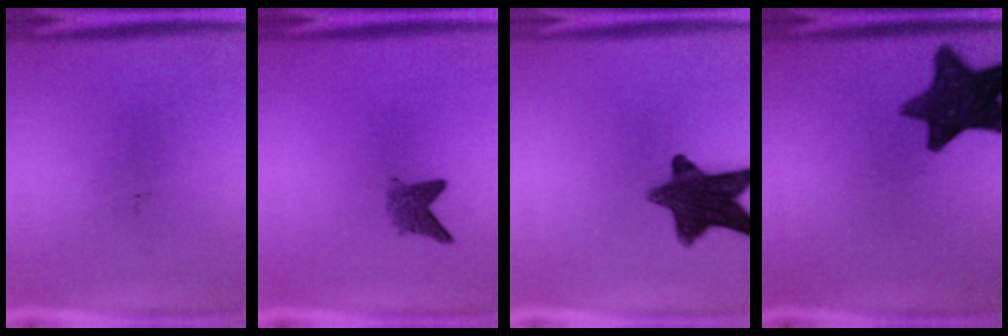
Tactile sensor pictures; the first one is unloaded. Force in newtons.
{"total": 3.0}
{"total": 12.8}
{"total": 12.9}